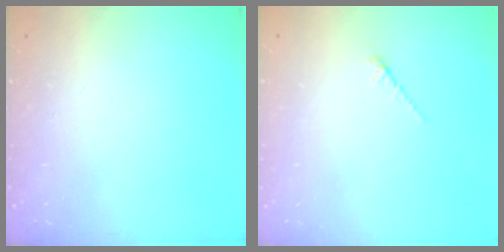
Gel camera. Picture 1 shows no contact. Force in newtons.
{"total": 2.0, "press": 2.0, "slide": 0.6}